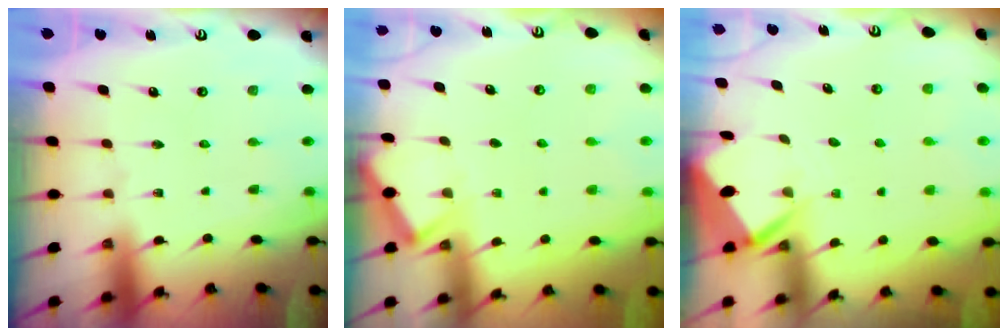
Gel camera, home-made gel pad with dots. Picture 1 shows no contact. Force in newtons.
{"total": 2.1, "press": 2.1, "slide": 0.3}
{"total": 3.6, "press": 3.5, "slide": 0.3}